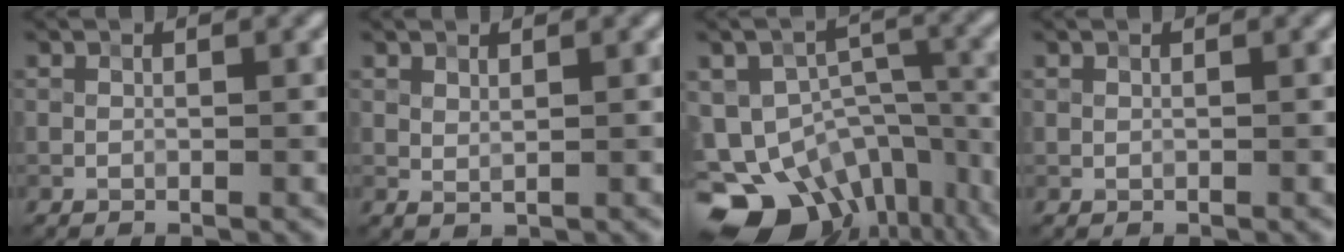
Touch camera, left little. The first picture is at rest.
{"total": 0.8, "force": [0.7, 0.0, 0.3], "torque": [-0.014, 0.000, 0.019]}
{"total": 16.1, "force": [-9.9, 10.5, 7.2], "torque": [-0.136, -0.027, -0.114]}
{"total": 0.0}